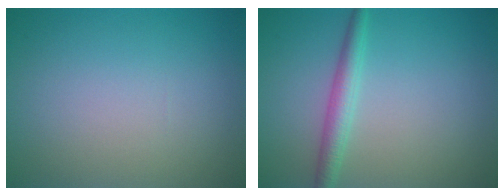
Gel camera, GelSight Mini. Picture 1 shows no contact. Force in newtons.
{"total": 2.4, "press": 2.4, "slide": 0.1}